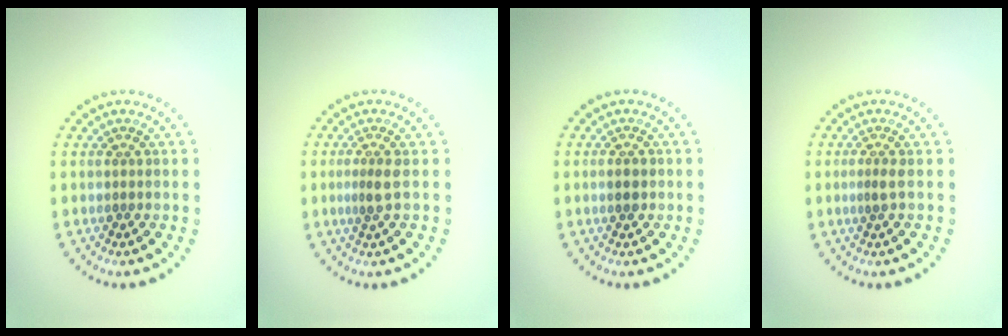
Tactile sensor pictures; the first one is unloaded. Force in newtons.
{"total": 1.8, "press": 1.3, "slide": 1.3}
{"total": 1.2, "press": 1.2, "slide": 0.3}
{"total": 0.8, "press": 0.5, "slide": 0.6}